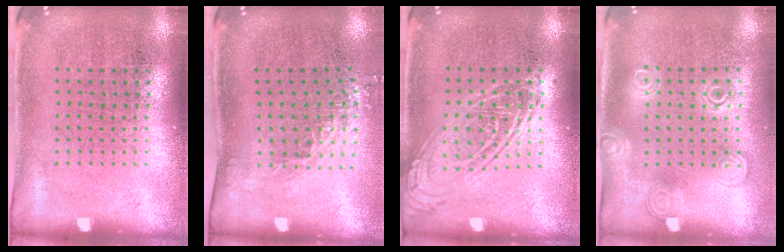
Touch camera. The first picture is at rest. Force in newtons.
{"total": 1.4, "press": 1.0, "slide": 1.0}
{"total": 2.3, "press": 2.3, "slide": 0.2}
{"total": 1.4, "press": 1.3, "slide": 0.4}